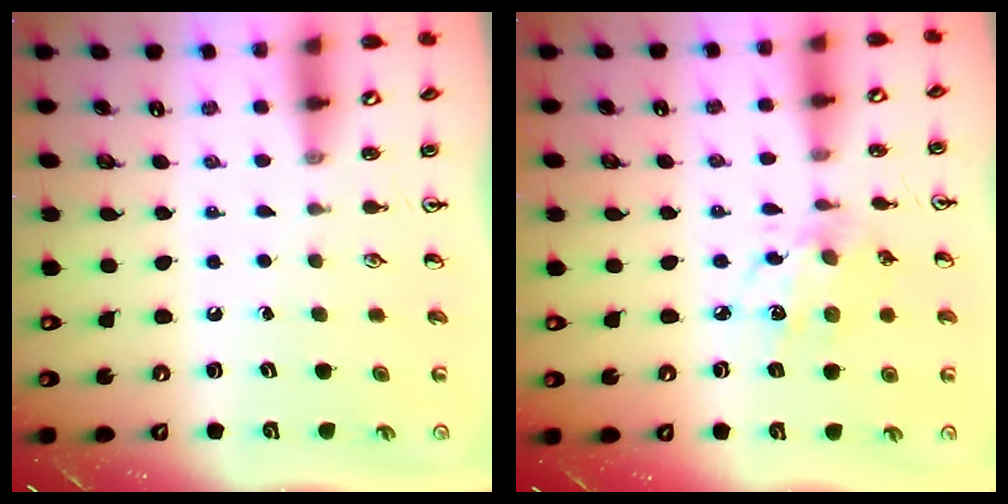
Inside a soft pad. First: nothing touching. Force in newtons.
{"total": 8.8, "press": 8.8, "slide": 0.6}